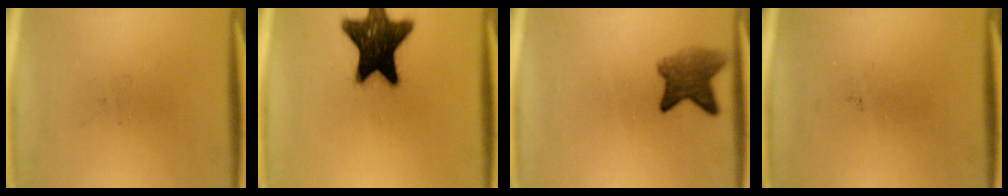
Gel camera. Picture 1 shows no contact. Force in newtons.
{"total": 17.8}
{"total": 5.8}
{"total": 0.0}